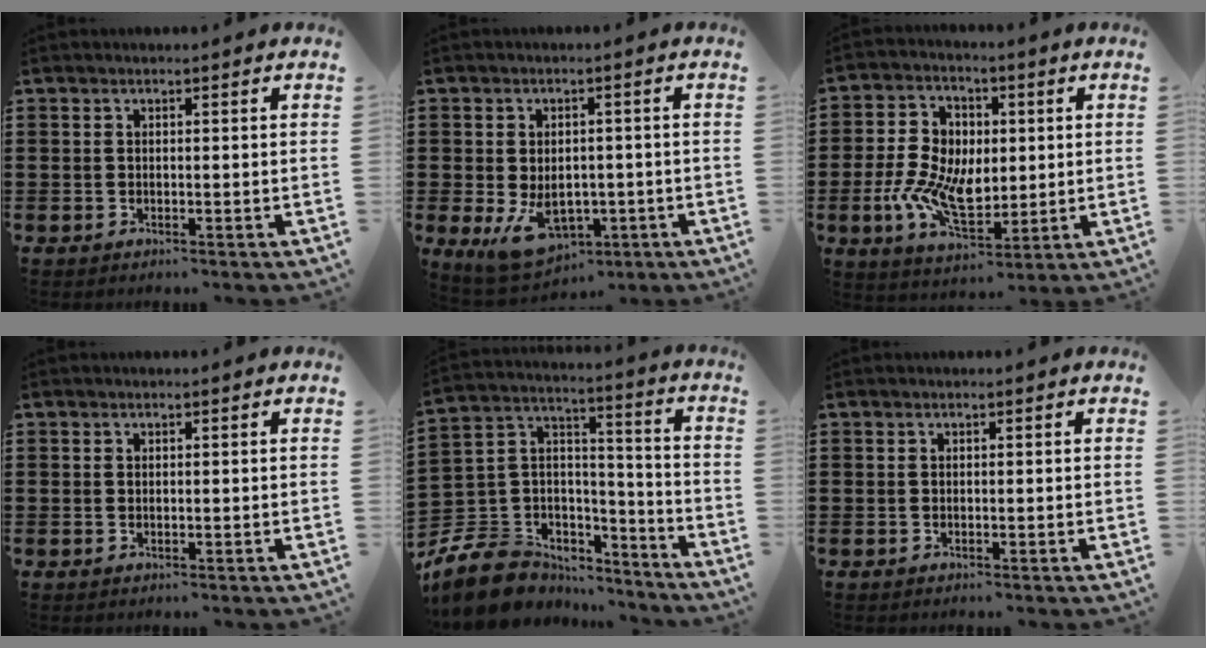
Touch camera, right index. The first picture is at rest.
{"total": 7.4, "force": [-2.3, 5.0, 4.9], "torque": [-0.081, 0.009, -0.039]}
{"total": 9.7, "force": [-1.0, 6.7, 6.9], "torque": [-0.166, 0.014, -0.022]}
{"total": 0.0}
{"total": 9.8, "force": [-6.6, 6.8, 2.2], "torque": [-0.081, 0.010, -0.125]}
{"total": 0.0}